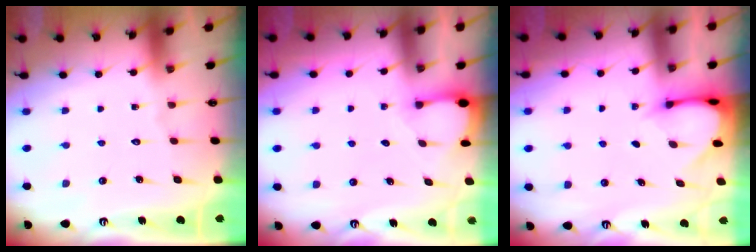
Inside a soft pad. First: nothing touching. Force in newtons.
{"total": 2.7, "press": 2.7, "slide": 0.3}
{"total": 2.9, "press": 2.9, "slide": 0.2}